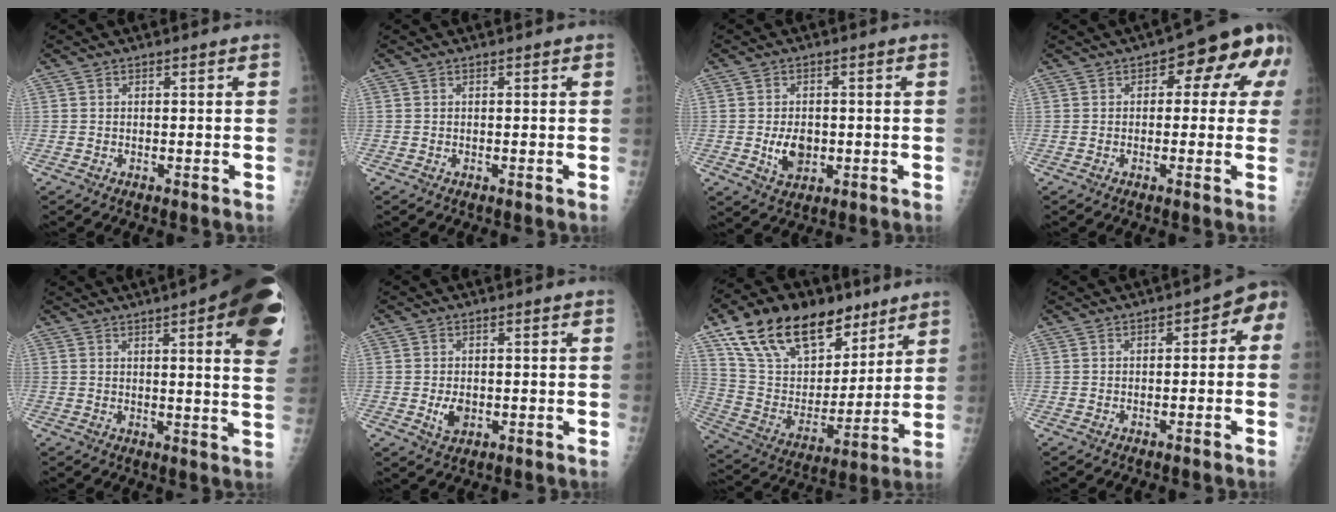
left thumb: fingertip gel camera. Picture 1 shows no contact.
{"total": 0.0}
{"total": 5.3, "force": [-0.8, 3.8, 3.6], "torque": [-0.047, -0.002, -0.006]}
{"total": 10.3, "force": [2.8, 5.3, 8.4], "torque": [-0.055, 0.020, 0.021]}
{"total": 20.7, "force": [9.2, 4.5, 17.9], "torque": [-0.193, -0.020, 0.103]}
{"total": 3.2, "force": [-0.6, 2.2, 2.2], "torque": [-0.032, -0.002, -0.004]}
{"total": 25.2, "force": [16.0, 13.8, 13.7], "torque": [-0.208, -0.032, 0.287]}
{"total": 4.7, "force": [-1.1, 2.8, 3.6], "torque": [-0.020, 0.032, -0.024]}